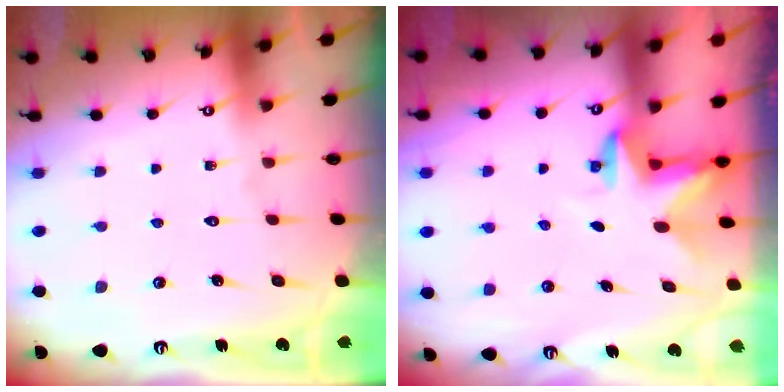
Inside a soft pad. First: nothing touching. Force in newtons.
{"total": 2.9, "press": 2.9, "slide": 0.1}